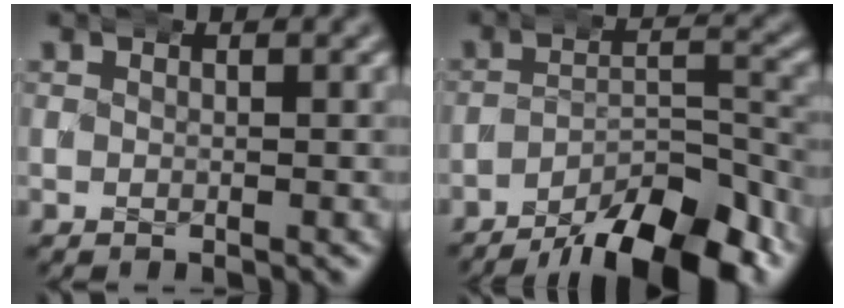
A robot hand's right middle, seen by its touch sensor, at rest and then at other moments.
{"total": 11.5, "force": [-9.4, 3.2, 5.7], "torque": [-0.065, -0.007, -0.142]}